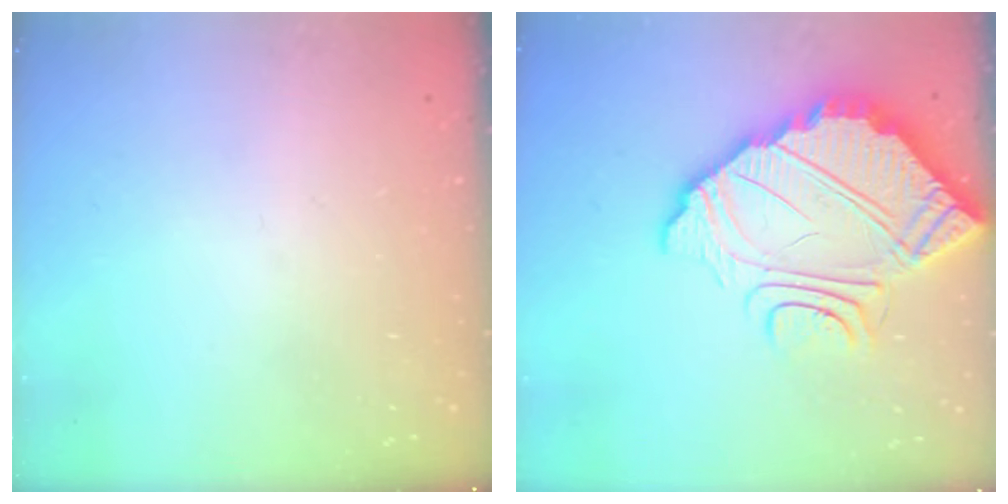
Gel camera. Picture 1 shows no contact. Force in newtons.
{"total": 13.4, "press": 13.4, "slide": 1.0}